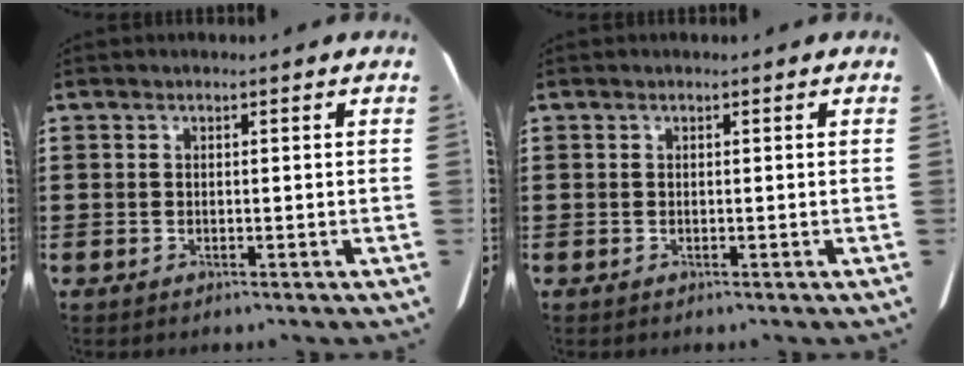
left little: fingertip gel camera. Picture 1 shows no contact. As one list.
[{"total": 0.0}]